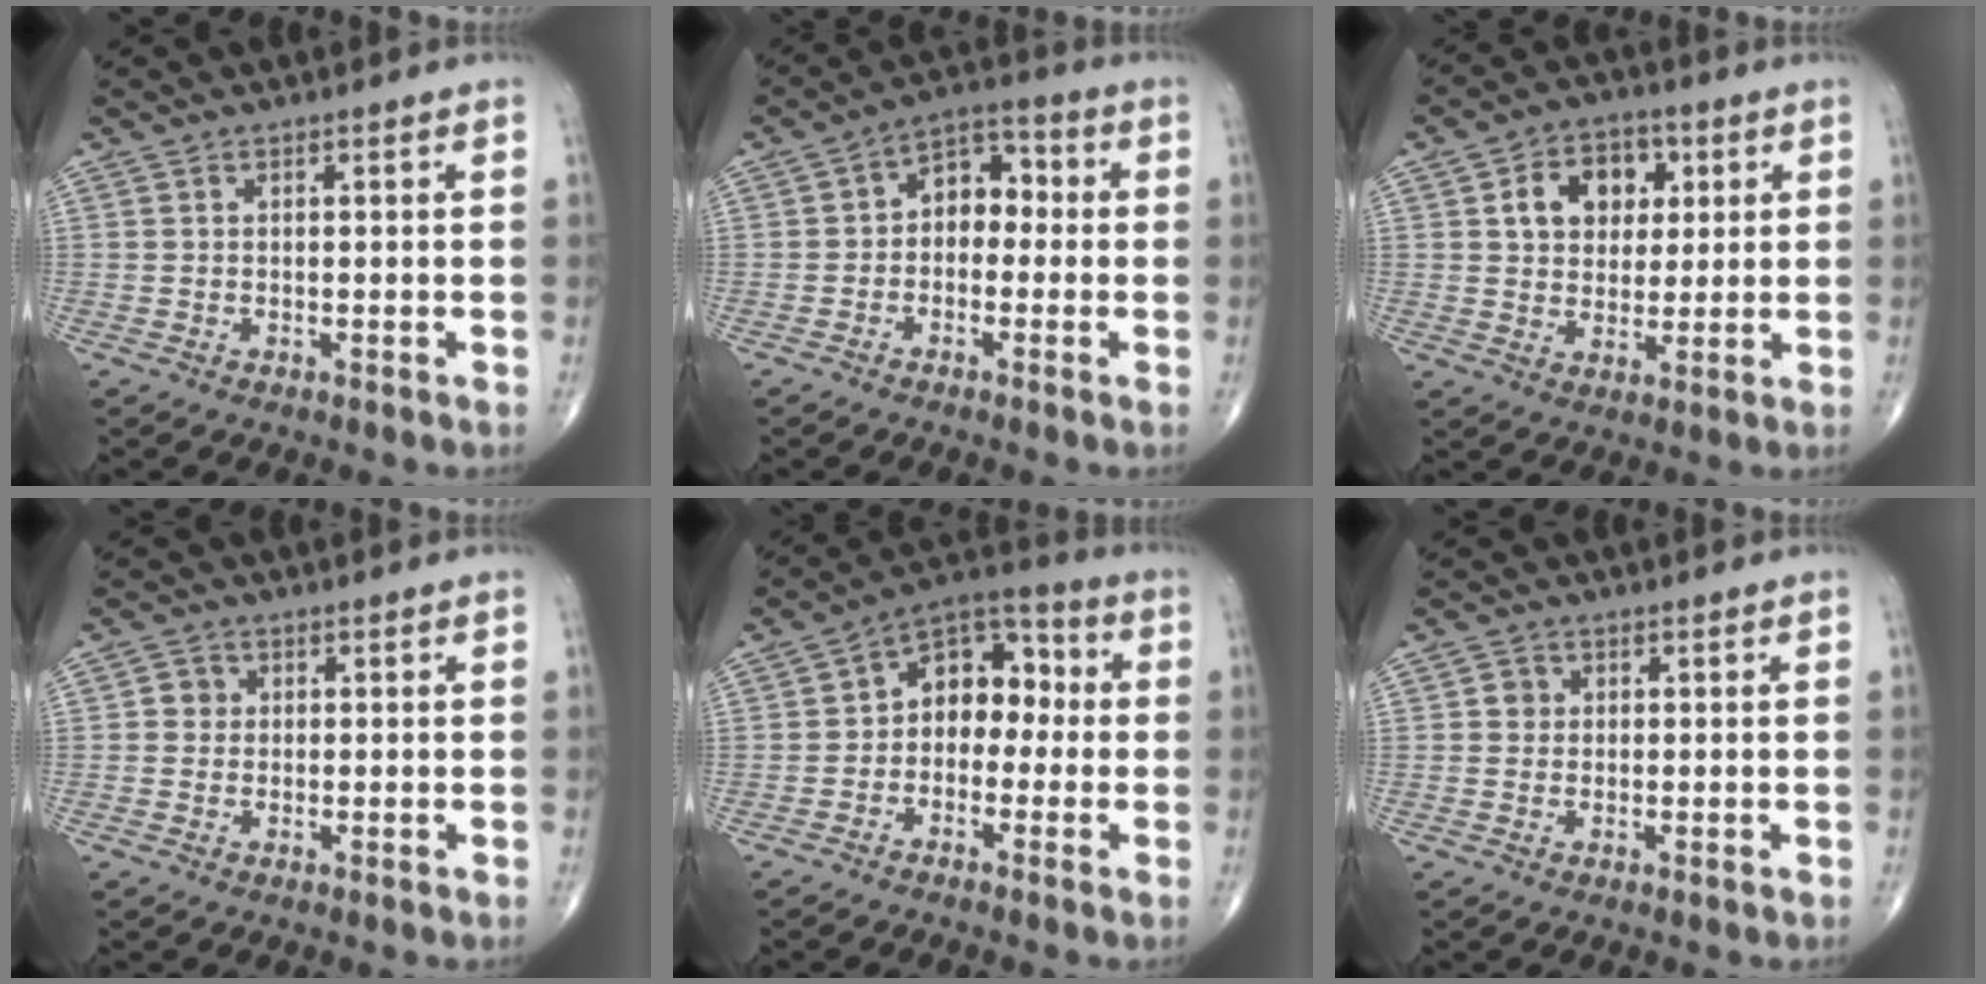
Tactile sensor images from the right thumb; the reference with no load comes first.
{"total": 7.3, "force": [-0.4, 5.2, 5.1], "torque": [-0.044, 0.033, -0.025]}
{"total": 10.4, "force": [3.0, 7.8, 6.3], "torque": [-0.059, 0.000, 0.048]}
{"total": 2.3, "force": [0.2, 2.2, 0.7], "torque": [0.004, 0.005, -0.002]}
{"total": 10.3, "force": [-0.3, 7.3, 7.2], "torque": [-0.067, 0.044, -0.027]}
{"total": 1.9, "force": [0.2, 1.8, 0.6], "torque": [0.002, 0.003, 0.000]}